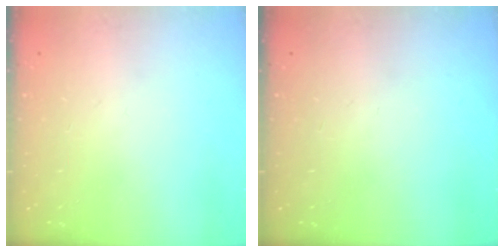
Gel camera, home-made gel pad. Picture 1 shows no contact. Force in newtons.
{"total": 0.0}